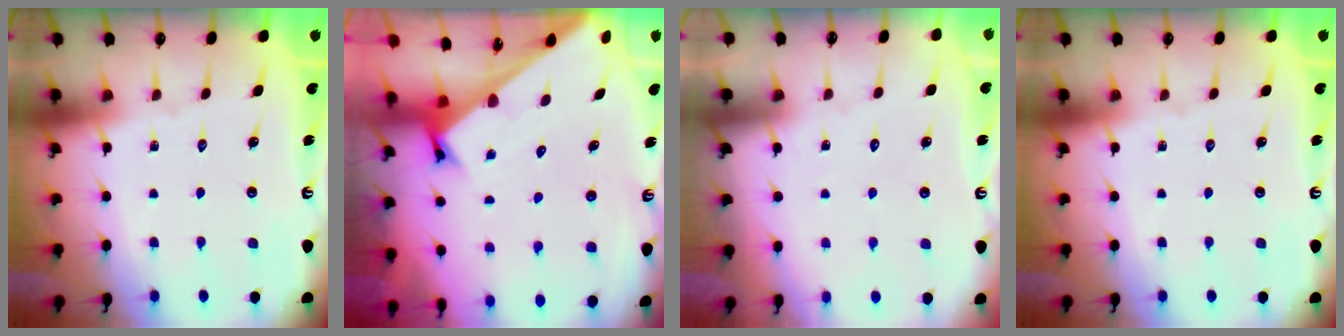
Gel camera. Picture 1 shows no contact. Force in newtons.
{"total": 2.5, "press": 2.5, "slide": 0.2}
{"total": 4.4, "press": 4.4, "slide": 0.5}
{"total": 0.0}